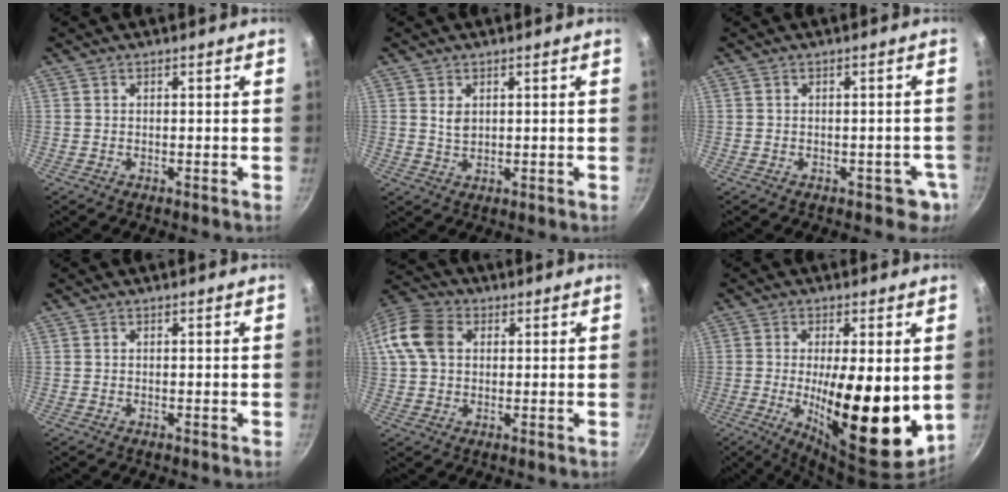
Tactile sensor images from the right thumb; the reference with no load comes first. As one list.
[{"total": 2.9, "force": [1.0, 1.9, 2.0], "torque": [-0.033, -0.006, 0.020]}, {"total": 3.4, "force": [-1.3, 2.7, 1.6], "torque": [0.015, 0.019, -0.003]}, {"total": 0.0}, {"total": 10.6, "force": [2.2, 7.8, 6.7], "torque": [-0.121, 0.019, 0.026]}, {"total": 18.1, "force": [-1.0, 5.7, 17.1], "torque": [-0.248, -0.027, -0.010]}]